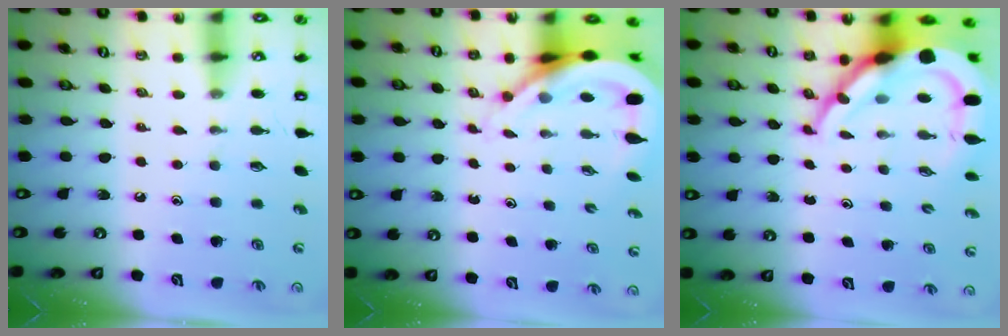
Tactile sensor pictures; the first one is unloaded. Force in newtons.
{"total": 9.2, "press": 9.2, "slide": 1.2}
{"total": 14.6, "press": 14.5, "slide": 1.6}